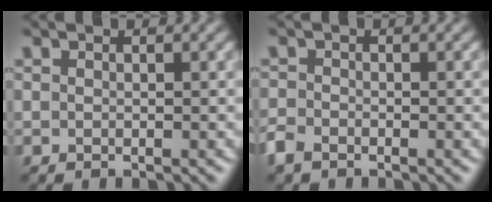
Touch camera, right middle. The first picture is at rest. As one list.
[{"total": 1.9, "force": [-1.4, 1.0, 0.8], "torque": [-0.020, -0.004, -0.036]}]